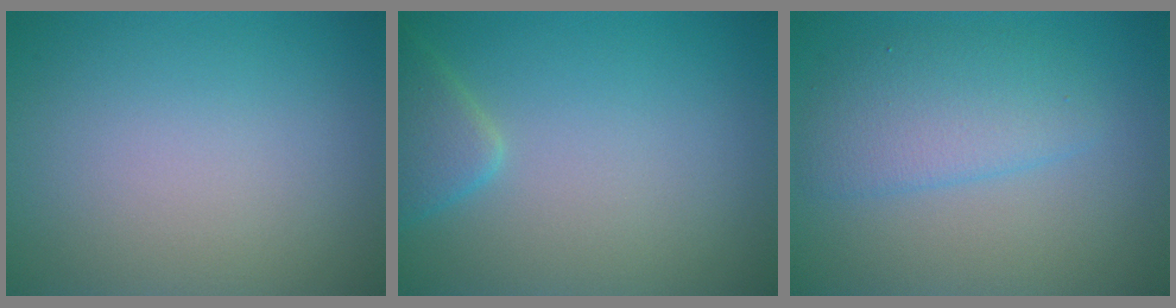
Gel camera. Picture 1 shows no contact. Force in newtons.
{"total": 2.4, "press": 2.4, "slide": 0.1}
{"total": 3.7, "press": 3.7, "slide": 0.2}